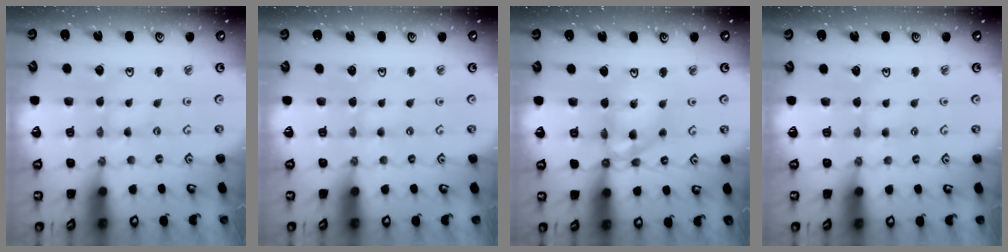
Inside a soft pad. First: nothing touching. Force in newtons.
{"total": 1.9, "press": 1.9, "slide": 0.3}
{"total": 11.9, "press": 11.6, "slide": 2.6}
{"total": 2.7, "press": 2.7, "slide": 0.4}